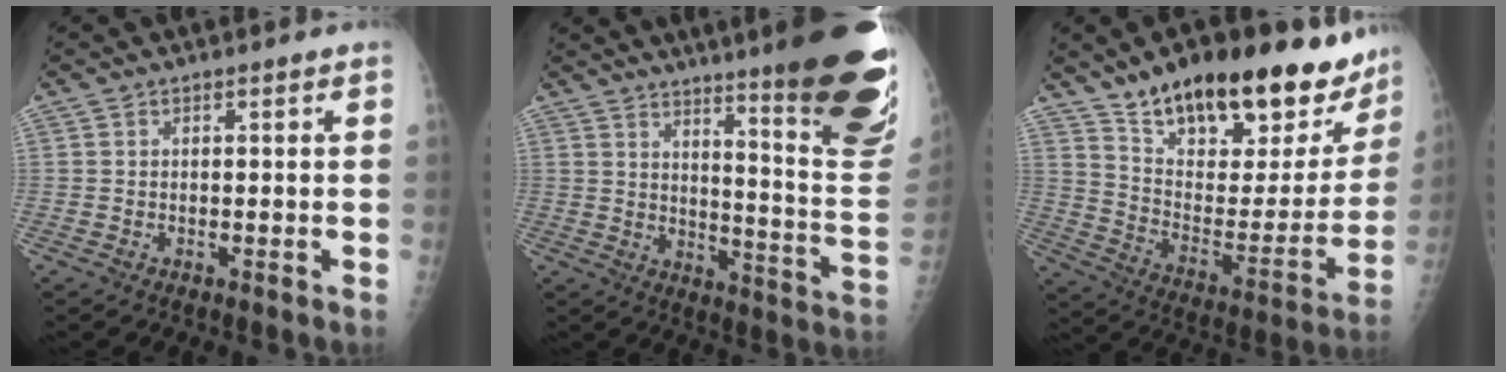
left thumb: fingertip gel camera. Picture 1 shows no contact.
{"total": 26.7, "force": [17.3, 3.3, 20.0], "torque": [-0.212, -0.108, 0.231]}
{"total": 29.1, "force": [21.5, 10.9, 16.4], "torque": [-0.210, -0.076, 0.323]}